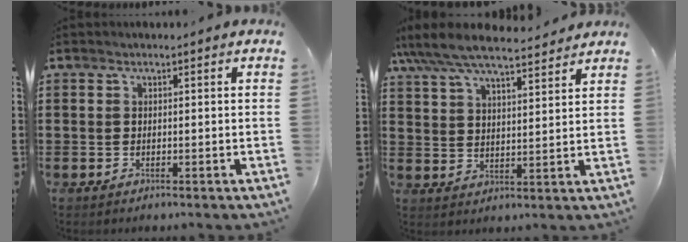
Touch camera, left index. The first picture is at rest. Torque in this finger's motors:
{"motor_torque": [2.14, 0.00, 0.39, 0.21]}